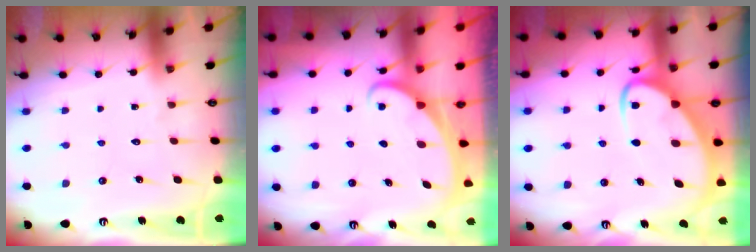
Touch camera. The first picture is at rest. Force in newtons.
{"total": 1.6, "press": 1.6, "slide": 0.1}
{"total": 7.5, "press": 7.5, "slide": 0.7}